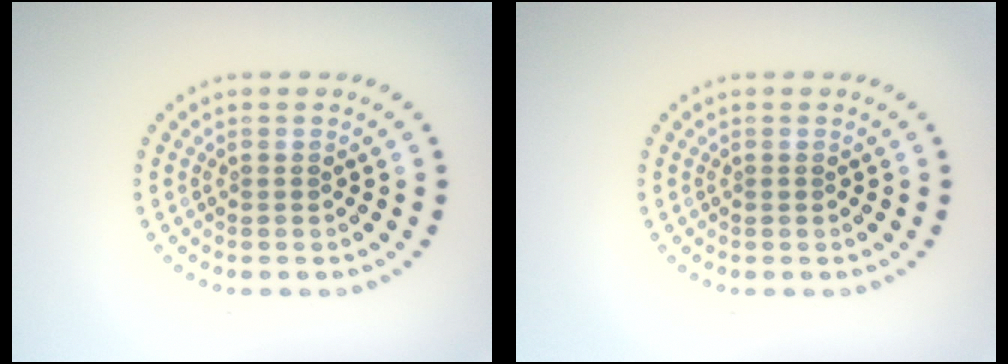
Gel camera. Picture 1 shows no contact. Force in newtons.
{"total": 0.0}